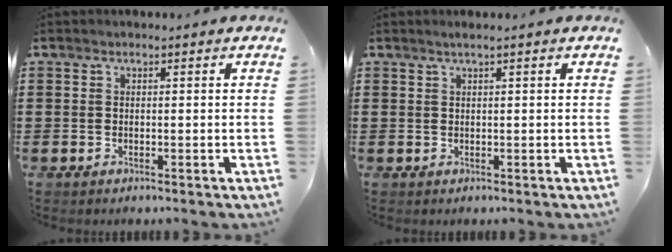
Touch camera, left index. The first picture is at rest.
{"total": 1.0, "force": [0.5, -0.1, 0.9], "torque": [-0.014, -0.001, 0.008]}